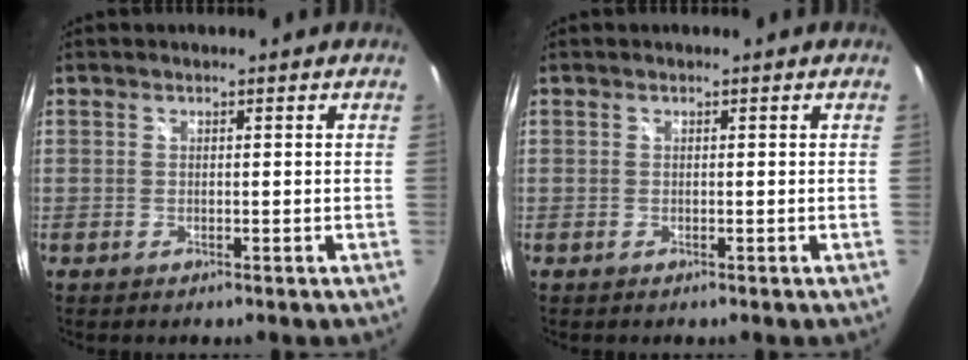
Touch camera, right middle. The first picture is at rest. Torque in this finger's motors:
{"motor_torque": [0.07, -0.06, 0.02, 0.01]}